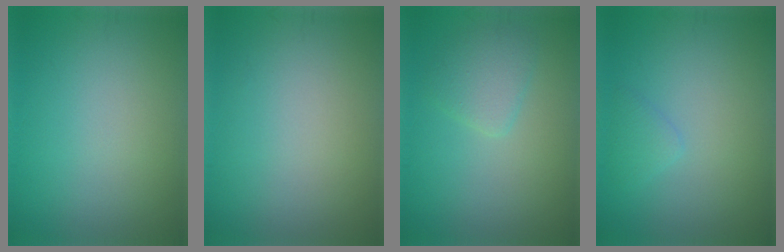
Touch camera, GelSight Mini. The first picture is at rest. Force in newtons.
{"total": 0.0}
{"total": 2.4, "press": 2.4, "slide": 0.3}
{"total": 1.2, "press": 1.1, "slide": 0.1}